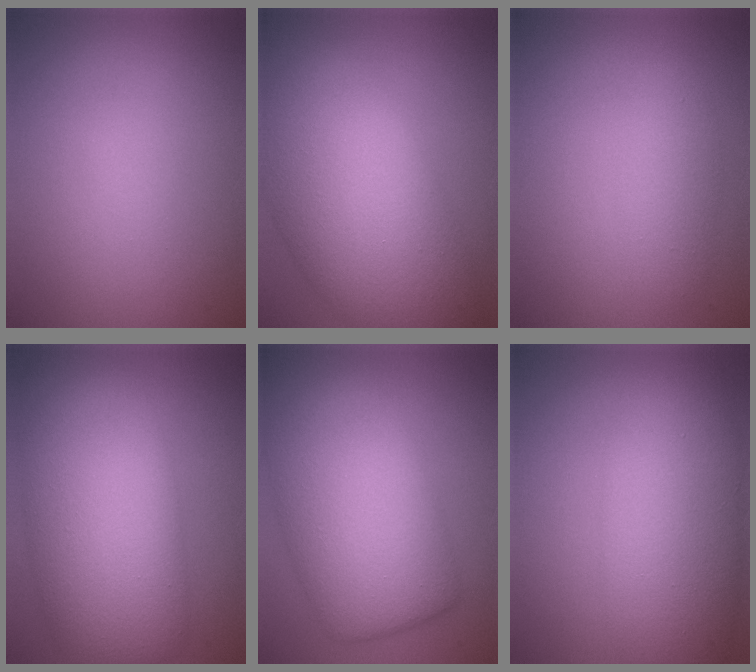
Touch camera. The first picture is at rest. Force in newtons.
{"total": 11.9, "press": 11.8, "slide": 0.5}
{"total": 2.3, "press": 2.3, "slide": 0.0}
{"total": 11.2, "press": 11.2, "slide": 0.6}
{"total": 10.3, "press": 10.3, "slide": 0.6}
{"total": 7.8, "press": 7.8, "slide": 0.3}